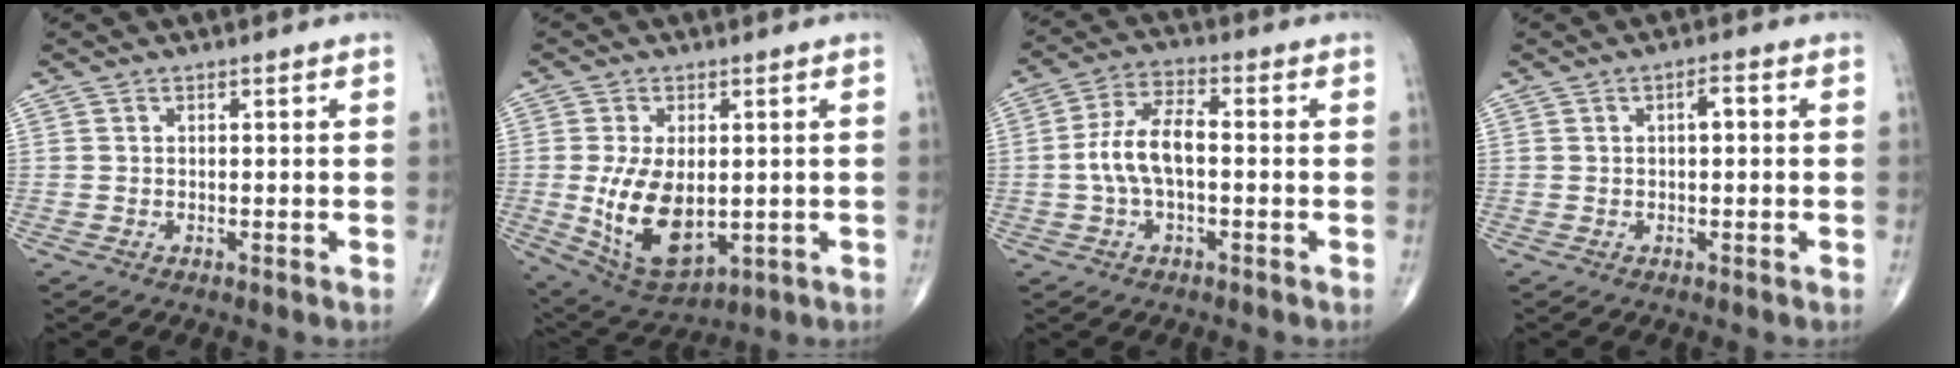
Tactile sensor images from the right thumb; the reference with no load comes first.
{"total": 13.4, "force": [-1.0, 7.5, 11.1], "torque": [-0.193, -0.013, 0.010]}
{"total": 8.8, "force": [-0.7, 4.2, 7.7], "torque": [-0.161, 0.028, -0.020]}
{"total": 2.7, "force": [0.5, 1.1, 2.4], "torque": [-0.034, 0.005, 0.002]}